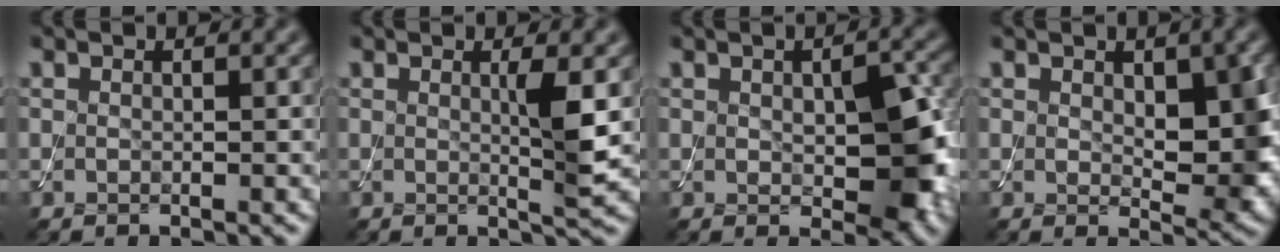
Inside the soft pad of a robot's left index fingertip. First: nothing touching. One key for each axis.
{"total": 2.8, "fx": 0.4, "fy": 0.3, "fz": 2.8, "tx": -0.043, "ty": -0.007, "tz": 0.003}
{"total": 6.2, "fx": -0.1, "fy": 3.3, "fz": 5.3, "tx": -0.075, "ty": -0.005, "tz": 0.005}
{"total": 5.4, "fx": 0.7, "fy": 2.8, "fz": 4.6, "tx": -0.061, "ty": -0.011, "tz": 0.019}